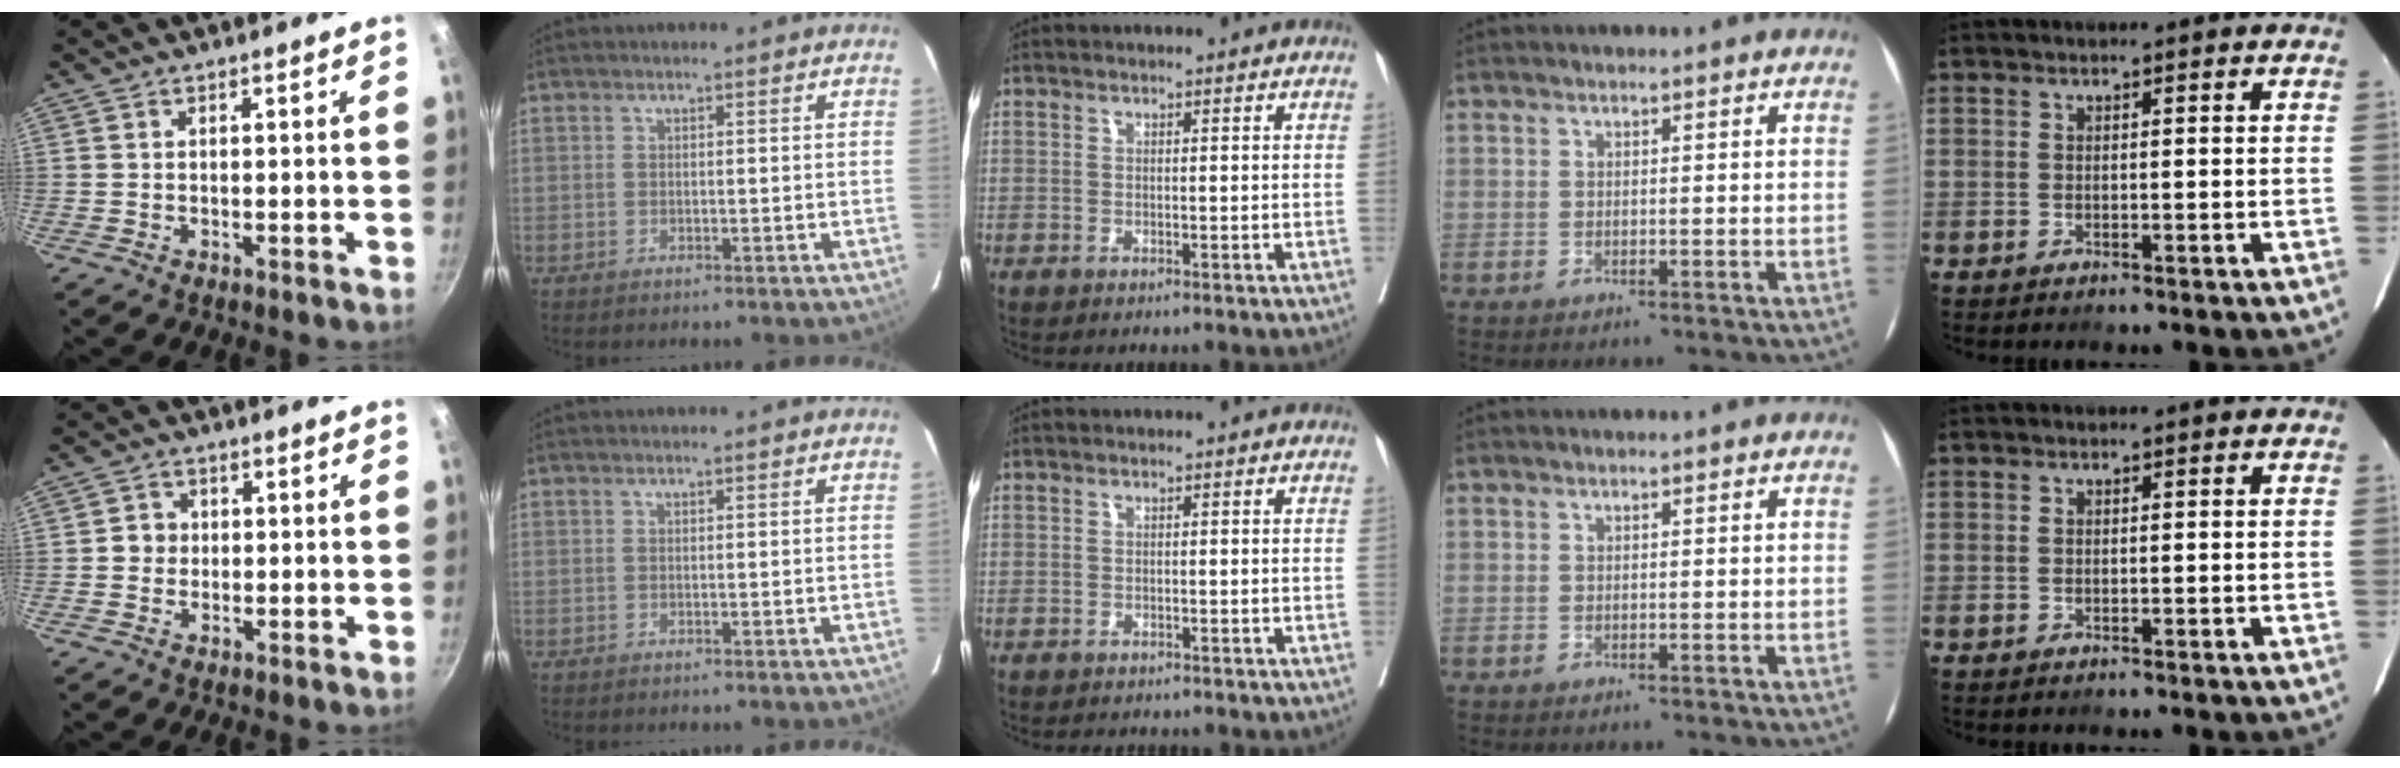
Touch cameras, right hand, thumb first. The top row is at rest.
{"thumb": {"total": 3.2, "force": [0.0, 3.0, 1.1], "torque": [0.001, 0.007, -0.005]}, "middle": {"total": 1.9, "force": [-1.7, 0.7, 0.3], "torque": [-0.008, -0.004, -0.024]}}